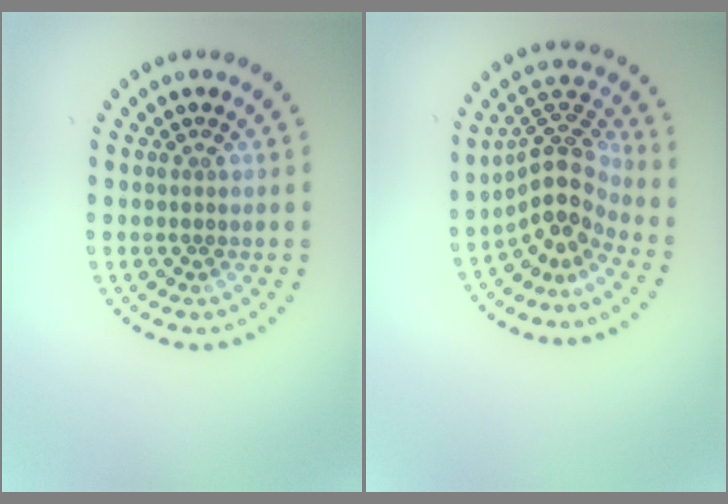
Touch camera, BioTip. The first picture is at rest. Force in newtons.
{"total": 4.6, "press": 3.2, "slide": 3.3}